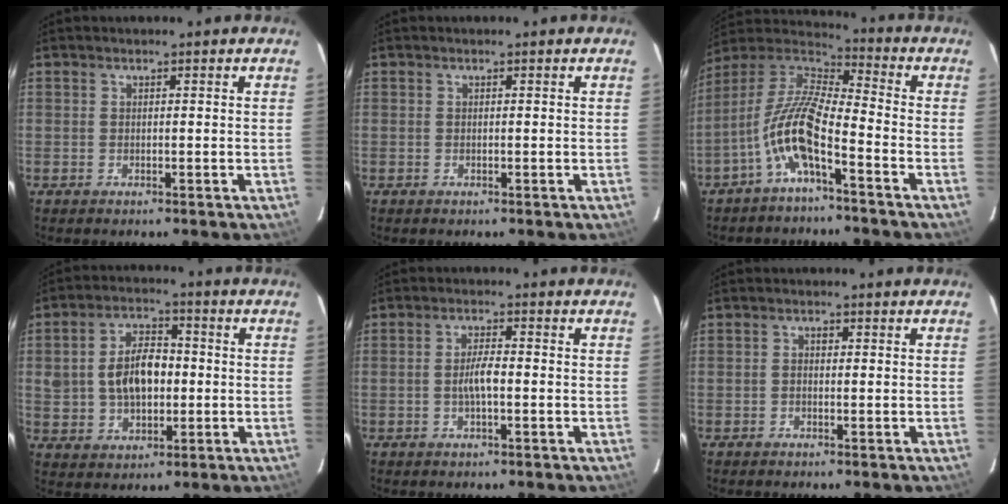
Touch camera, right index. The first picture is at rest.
{"total": 0.0}
{"total": 11.7, "force": [-5.4, 2.8, 10.0], "torque": [-0.208, 0.007, -0.107]}
{"total": 10.6, "force": [0.0, 6.7, 8.2], "torque": [-0.159, 0.016, 0.010]}
{"total": 3.6, "force": [-0.8, 0.8, 3.4], "torque": [-0.065, 0.003, -0.014]}
{"total": 1.0, "force": [-0.2, 0.8, 0.6], "torque": [-0.011, 0.006, -0.005]}